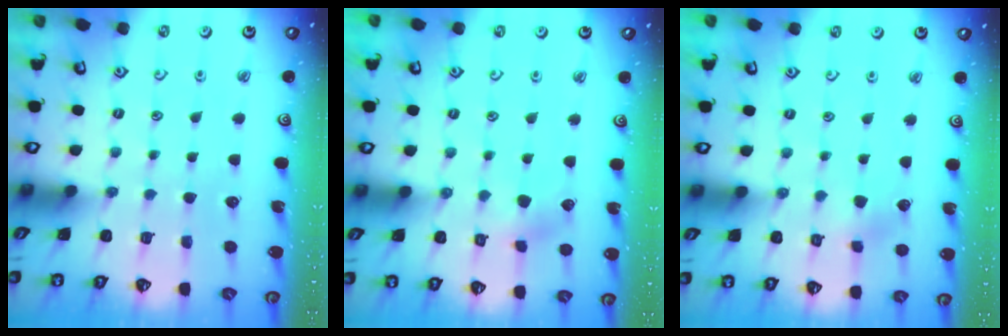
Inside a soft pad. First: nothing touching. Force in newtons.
{"total": 4.9, "press": 4.9, "slide": 0.4}
{"total": 2.5, "press": 2.5, "slide": 0.4}